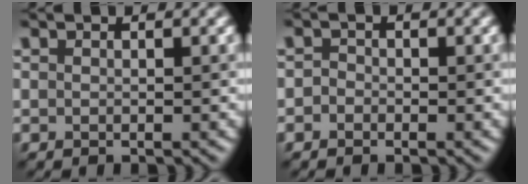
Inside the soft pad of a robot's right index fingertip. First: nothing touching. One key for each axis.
{"total": 0.6, "fx": -0.5, "fy": 0.3, "fz": -0.1, "tx": 0.000, "ty": 0.007, "tz": -0.005}